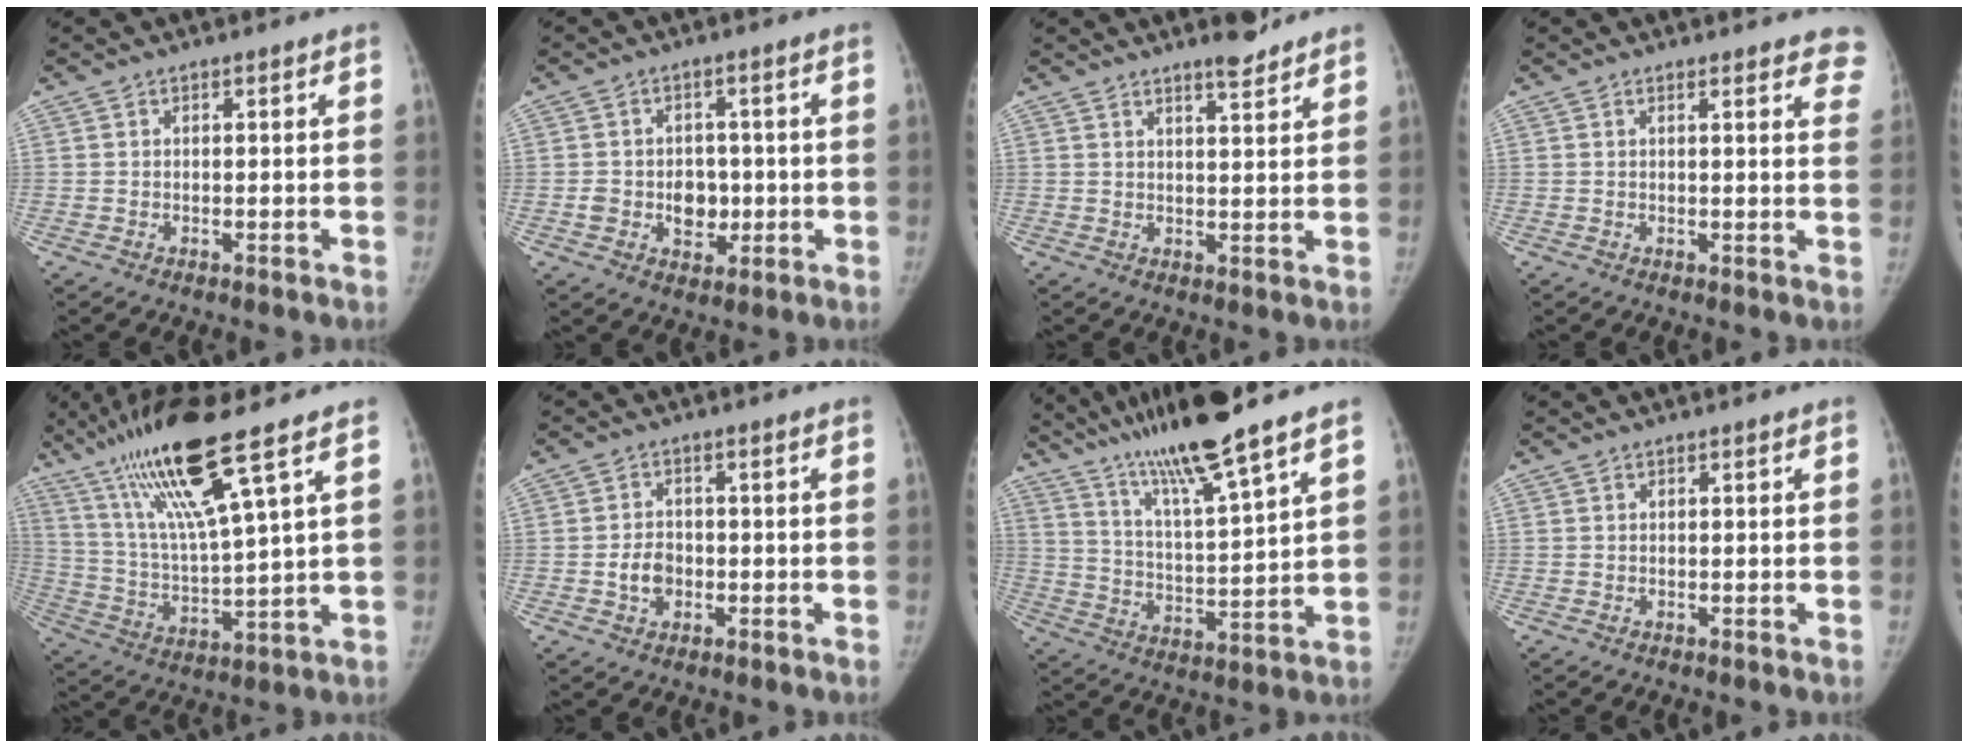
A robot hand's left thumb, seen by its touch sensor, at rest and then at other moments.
{"total": 6.5, "force": [-1.0, 5.2, 3.9], "torque": [-0.024, 0.007, -0.008]}
{"total": 4.3, "force": [3.6, 0.8, 2.3], "torque": [-0.025, -0.028, 0.052]}
{"total": 7.2, "force": [5.9, 1.9, 3.6], "torque": [-0.010, -0.019, 0.047]}
{"total": 17.3, "force": [10.7, 0.8, 13.6], "torque": [-0.264, -0.043, 0.204]}
{"total": 4.1, "force": [-0.9, 3.1, 2.4], "torque": [-0.030, 0.009, -0.016]}
{"total": 15.9, "force": [12.2, 0.0, 10.2], "torque": [-0.173, -0.057, 0.219]}
{"total": 0.0}